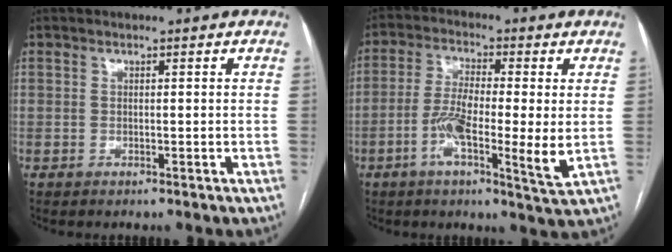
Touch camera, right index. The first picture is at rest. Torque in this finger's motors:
{"motor_torque": [0.59, 0.08, 0.58, 0.16]}